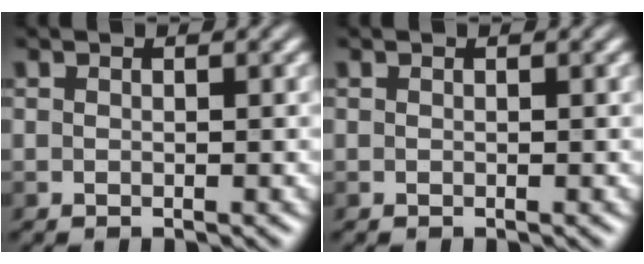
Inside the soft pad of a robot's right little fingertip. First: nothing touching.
{"total": 0.0}